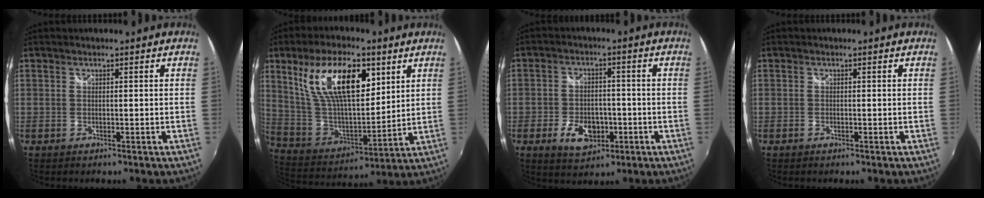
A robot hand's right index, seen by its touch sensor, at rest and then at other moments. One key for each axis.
{"total": 20.1, "fx": 9.2, "fy": 8.9, "fz": 15.6, "tx": -0.288, "ty": 0.012, "tz": 0.178}
{"total": 8.0, "fx": -3.2, "fy": 5.3, "fz": 5.1, "tx": -0.111, "ty": 0.001, "tz": -0.046}
{"total": 0.0}